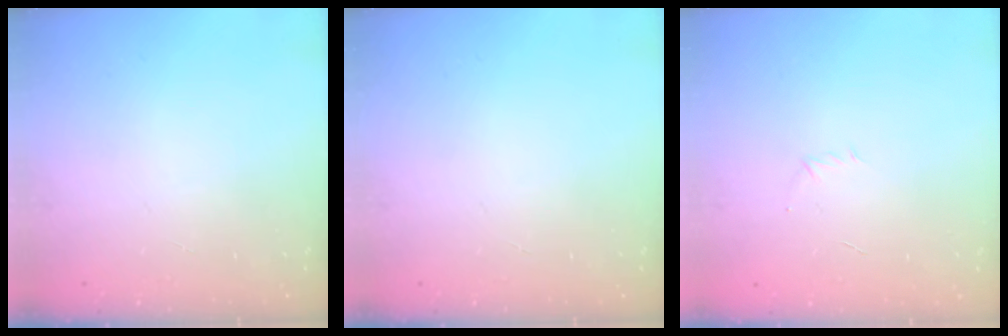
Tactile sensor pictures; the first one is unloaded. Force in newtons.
{"total": 0.0}
{"total": 2.9, "press": 2.8, "slide": 0.7}